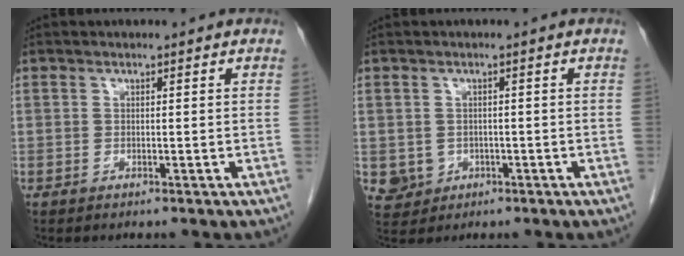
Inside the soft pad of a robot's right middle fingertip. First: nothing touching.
{"total": 4.6, "force": [-1.2, 4.4, 0.9], "torque": [-0.021, 0.002, -0.011]}